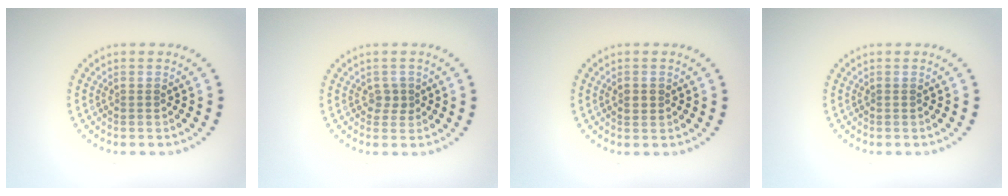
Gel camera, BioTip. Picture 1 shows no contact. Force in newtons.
{"total": 1.2, "press": 1.0, "slide": 0.6}
{"total": 1.2, "press": 1.2, "slide": 0.2}
{"total": 0.0}